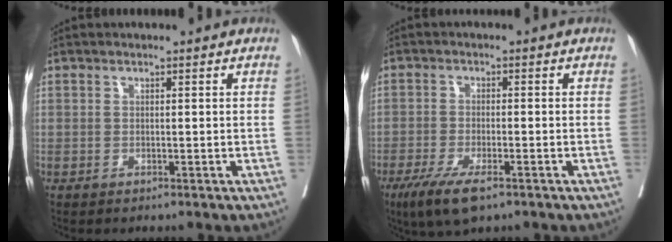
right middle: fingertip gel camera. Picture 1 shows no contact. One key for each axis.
{"total": 6.8, "fx": -4.3, "fy": 1.6, "fz": 5.0, "tx": -0.090, "ty": -0.015, "tz": -0.073}